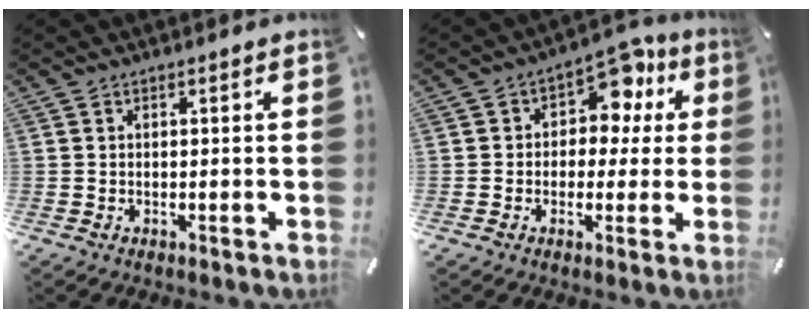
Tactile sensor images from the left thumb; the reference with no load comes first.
{"total": 10.4, "force": [4.4, 7.4, 5.8], "torque": [-0.077, -0.024, 0.075]}